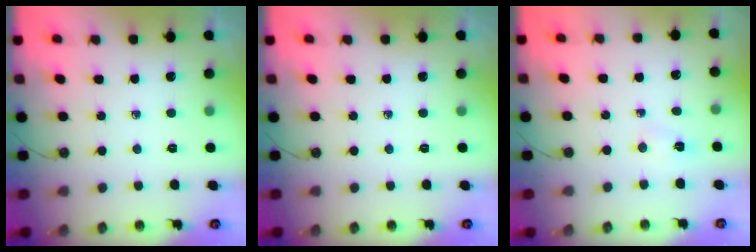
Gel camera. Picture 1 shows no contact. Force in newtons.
{"total": 0.0}
{"total": 3.1, "press": 1.7, "slide": 2.6}